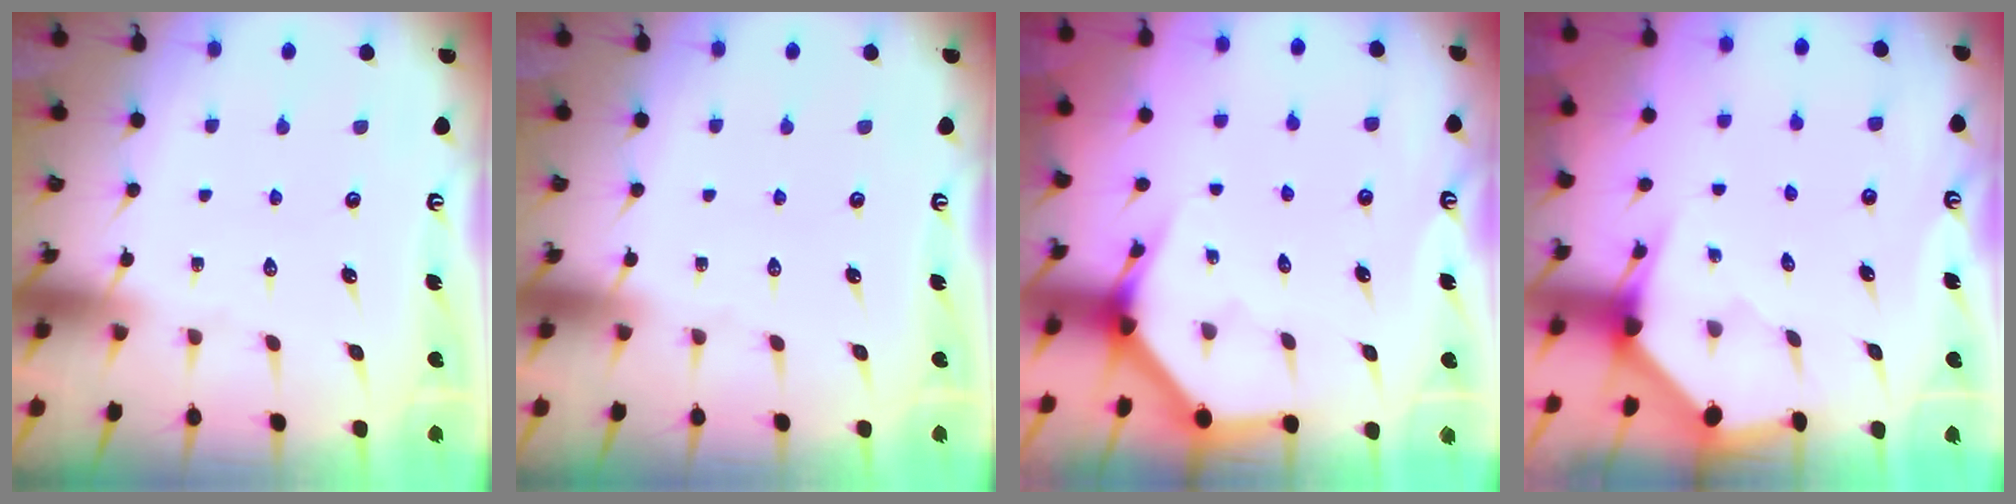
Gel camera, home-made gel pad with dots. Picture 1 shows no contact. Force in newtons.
{"total": 0.0}
{"total": 3.7, "press": 3.7, "slide": 0.3}
{"total": 2.7, "press": 2.7, "slide": 0.2}